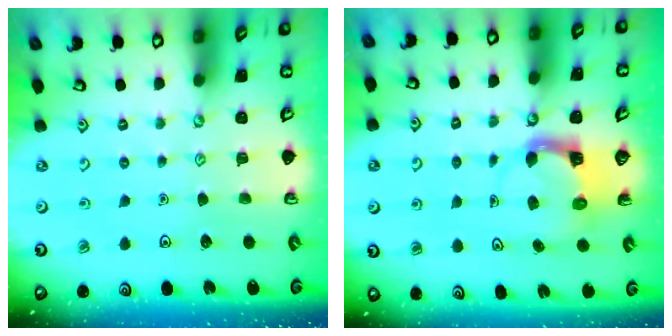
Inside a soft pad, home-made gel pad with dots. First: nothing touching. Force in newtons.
{"total": 3.9, "press": 3.9, "slide": 0.4}